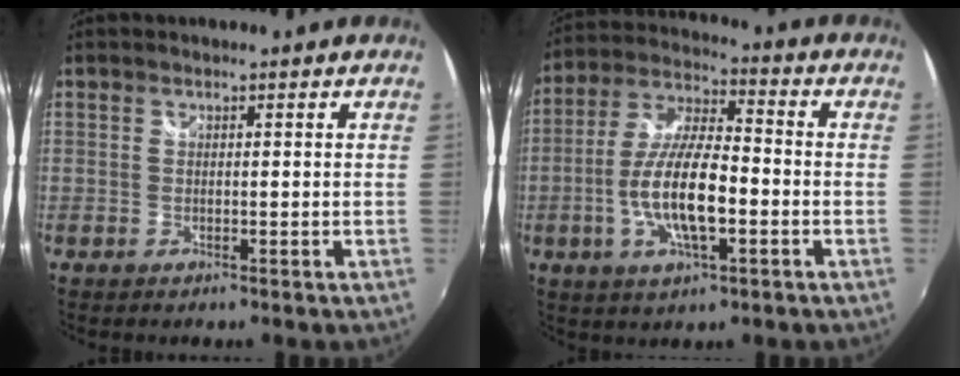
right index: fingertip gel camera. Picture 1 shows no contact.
{"total": 13.6, "force": [-3.6, 4.4, 12.4], "torque": [-0.251, -0.002, -0.066]}